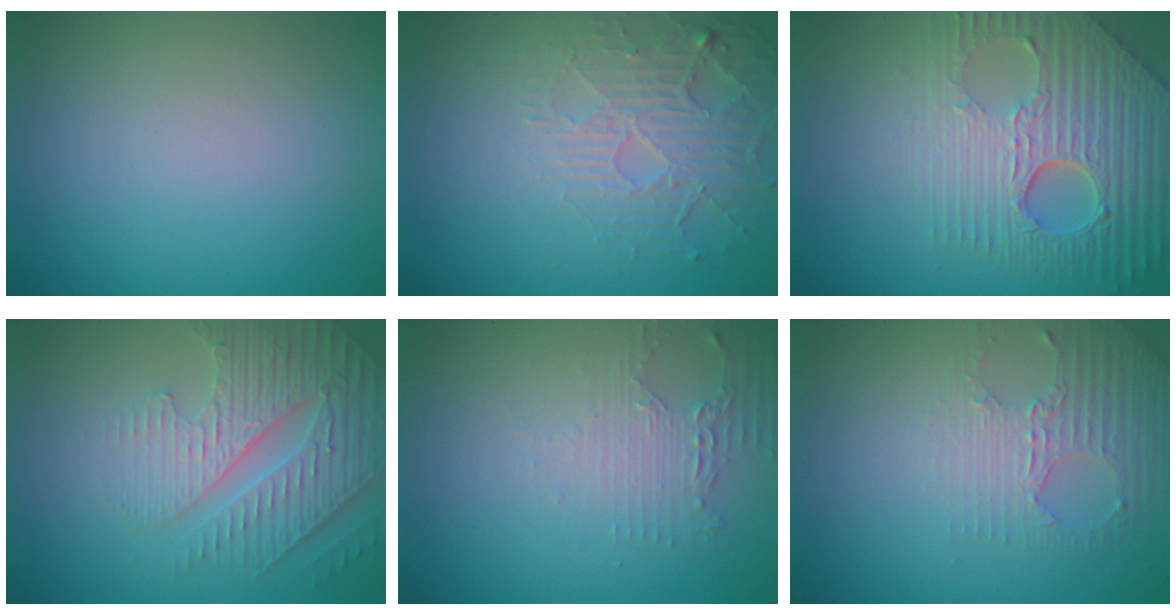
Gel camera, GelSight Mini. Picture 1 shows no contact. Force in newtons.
{"total": 5.2, "press": 3.3, "slide": 4.1}
{"total": 8.9, "press": 6.0, "slide": 6.6}
{"total": 4.8, "press": 4.3, "slide": 2.0}
{"total": 2.1, "press": 1.6, "slide": 1.4}
{"total": 2.9, "press": 2.3, "slide": 1.8}